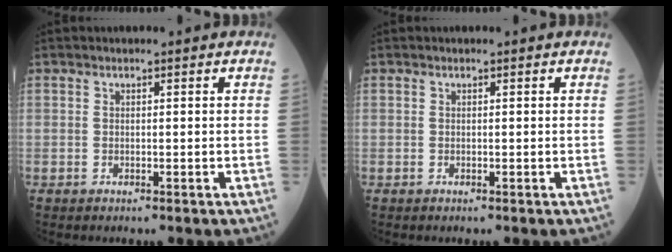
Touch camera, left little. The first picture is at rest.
{"total": 0.0}